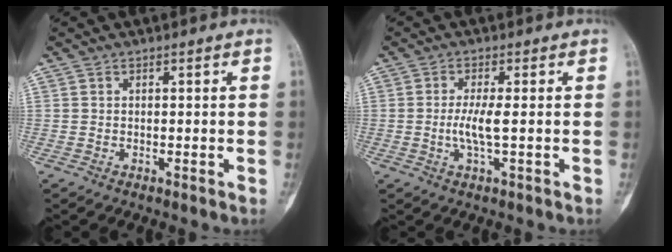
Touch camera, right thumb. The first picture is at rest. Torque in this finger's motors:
{"motor_torque": [0.22, 0.29, 0.40, -0.04, 0.14]}